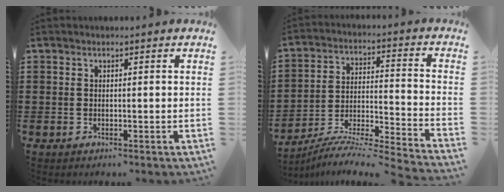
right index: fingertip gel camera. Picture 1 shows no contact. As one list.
[{"total": 6.5, "force": [-6.1, -0.2, 2.2], "torque": [-0.043, -0.013, -0.126]}]